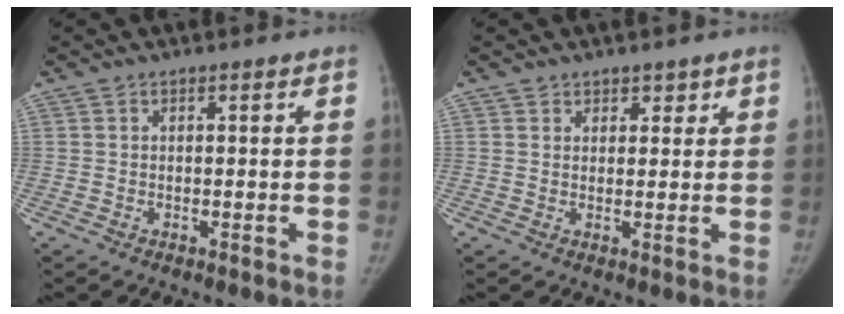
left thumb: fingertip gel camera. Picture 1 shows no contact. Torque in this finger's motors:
{"motor_torque": [-0.39, -0.25, -0.17, 0.17, -0.03]}